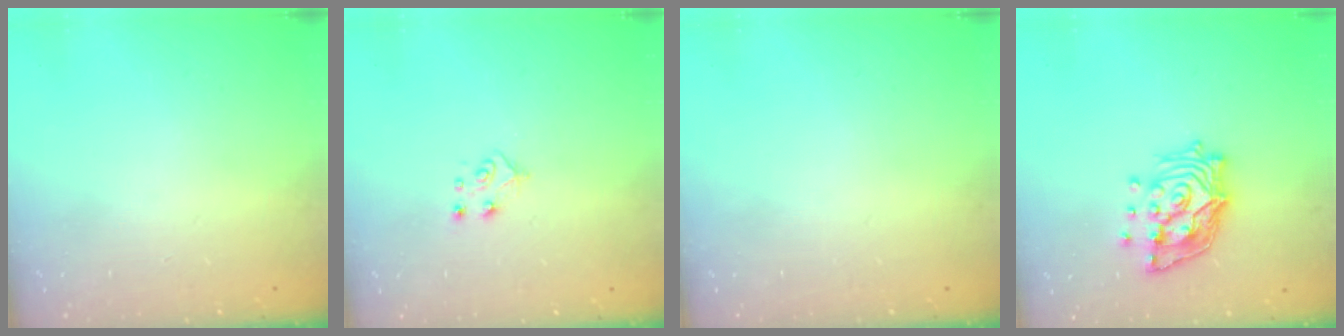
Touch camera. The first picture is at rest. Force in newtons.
{"total": 5.5, "press": 5.5, "slide": 0.6}
{"total": 0.0}
{"total": 13.9, "press": 13.7, "slide": 2.2}